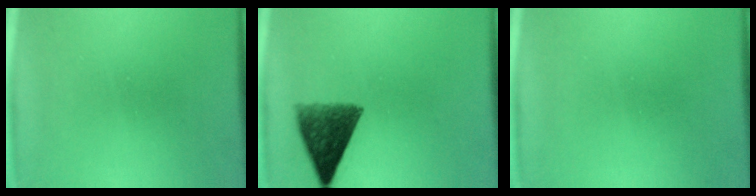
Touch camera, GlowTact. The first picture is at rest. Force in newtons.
{"total": 9.0}
{"total": 0.5}